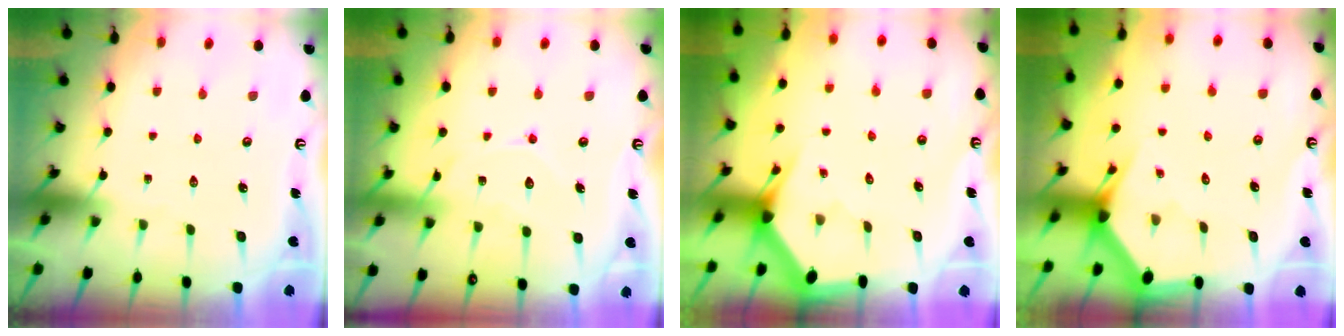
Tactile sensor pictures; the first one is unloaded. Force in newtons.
{"total": 10.8, "press": 10.8, "slide": 0.9}
{"total": 3.0, "press": 3.0, "slide": 0.0}
{"total": 2.7, "press": 2.7, "slide": 0.2}